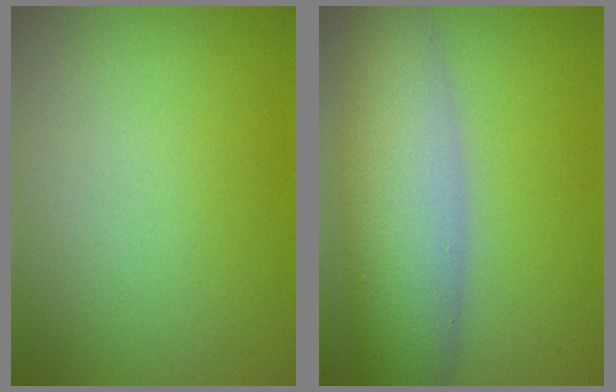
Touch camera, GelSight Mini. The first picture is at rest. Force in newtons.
{"total": 8.2, "press": 8.2, "slide": 0.5}